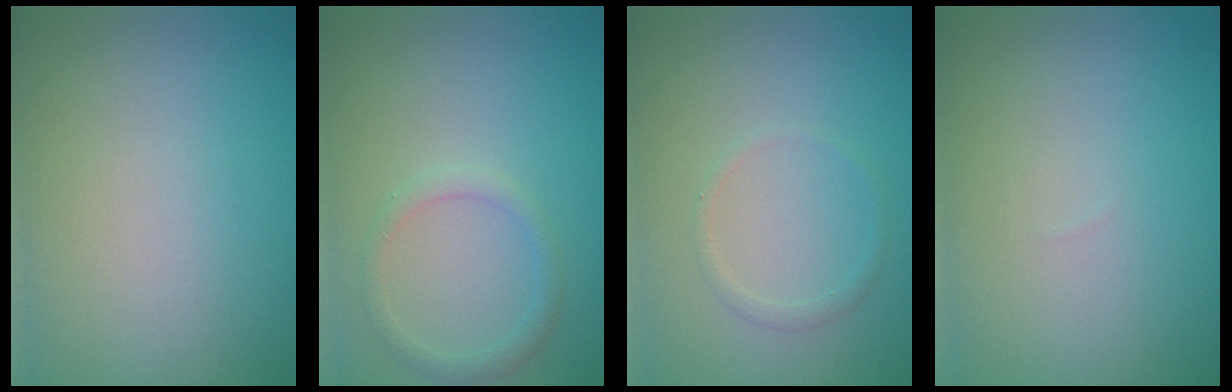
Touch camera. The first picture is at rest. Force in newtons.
{"total": 1.5, "press": 1.5, "slide": 0.1}
{"total": 0.9, "press": 0.9, "slide": 0.1}
{"total": 0.0}